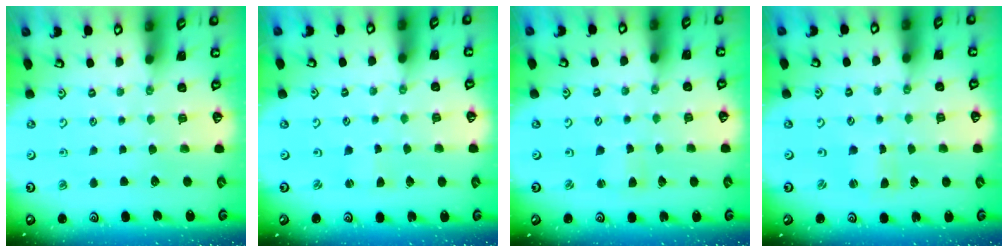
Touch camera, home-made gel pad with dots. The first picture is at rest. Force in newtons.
{"total": 0.9, "press": 0.8, "slide": 0.2}
{"total": 2.7, "press": 2.7, "slide": 0.3}
{"total": 0.6, "press": 0.5, "slide": 0.2}